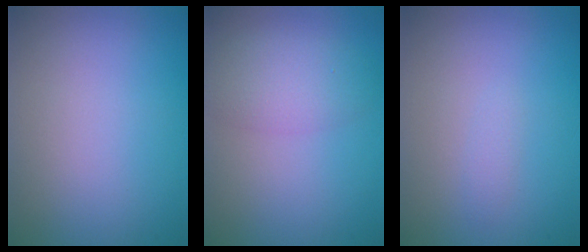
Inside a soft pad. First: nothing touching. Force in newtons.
{"total": 3.5, "press": 3.5, "slide": 0.1}
{"total": 0.6, "press": 0.6, "slide": 0.0}